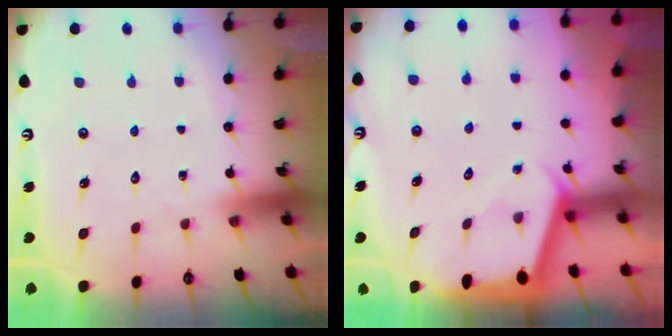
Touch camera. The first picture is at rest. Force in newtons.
{"total": 2.4, "press": 2.4, "slide": 0.2}